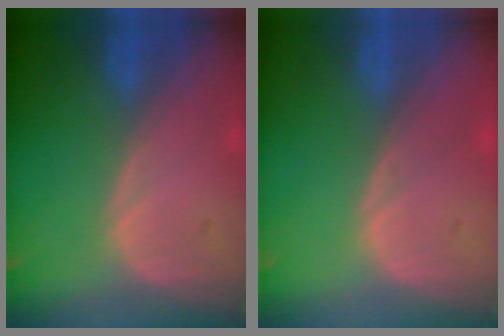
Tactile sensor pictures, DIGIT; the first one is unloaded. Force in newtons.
{"total": 0.0}